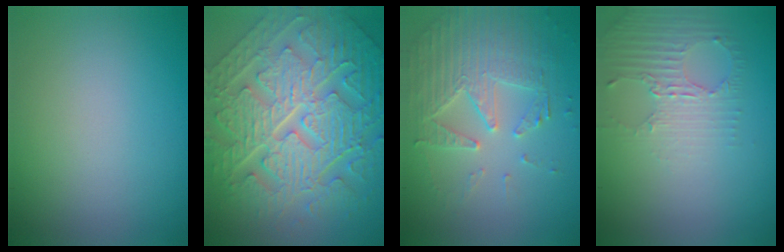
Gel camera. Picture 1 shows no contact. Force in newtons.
{"total": 11.6, "press": 7.9, "slide": 8.4}
{"total": 4.4, "press": 4.0, "slide": 1.8}
{"total": 2.6, "press": 1.9, "slide": 1.9}